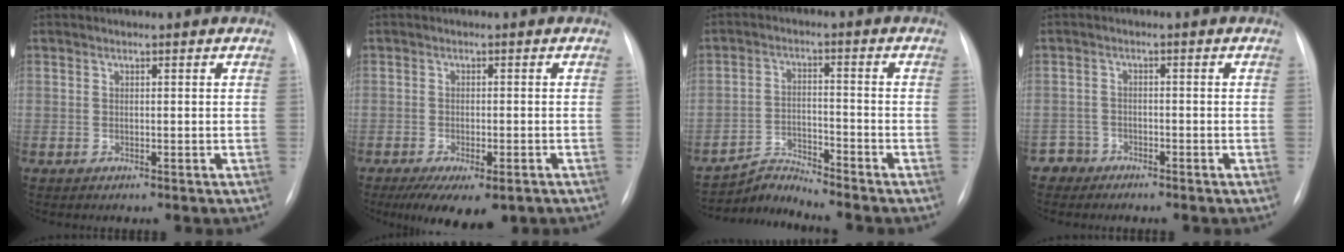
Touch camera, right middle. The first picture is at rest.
{"total": 8.8, "force": [-5.8, 3.2, 5.8], "torque": [-0.084, -0.014, -0.084]}
{"total": 4.9, "force": [-4.4, -1.4, -1.6], "torque": [0.022, -0.009, -0.078]}
{"total": 2.3, "force": [-1.7, 1.2, -0.9], "torque": [0.017, 0.005, -0.034]}